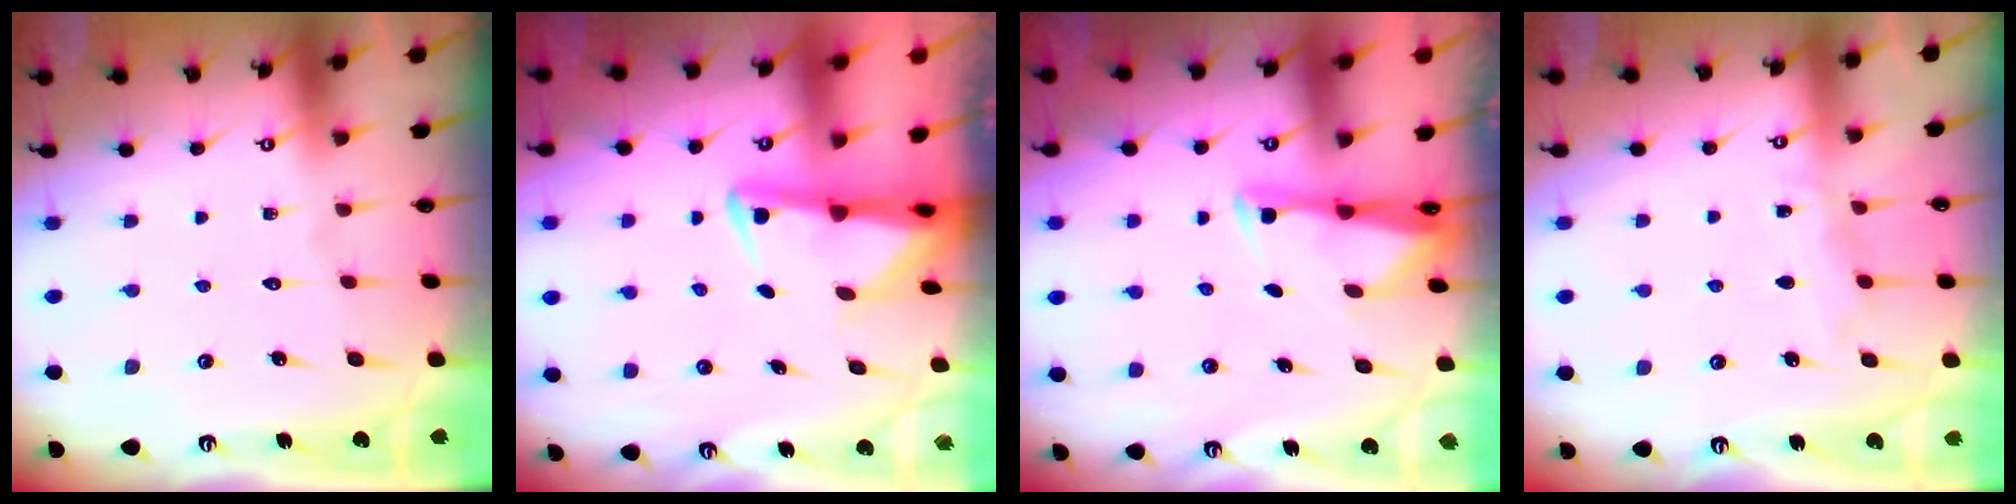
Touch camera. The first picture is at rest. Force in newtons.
{"total": 3.2, "press": 3.1, "slide": 0.6}
{"total": 2.6, "press": 2.5, "slide": 0.4}
{"total": 4.6, "press": 4.6, "slide": 0.5}